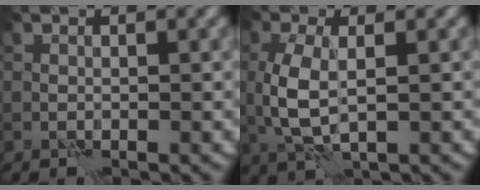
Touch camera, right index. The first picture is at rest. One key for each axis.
{"total": 4.5, "fx": 0.5, "fy": 2.0, "fz": 3.9, "tx": -0.100, "ty": -0.004, "tz": 0.012}